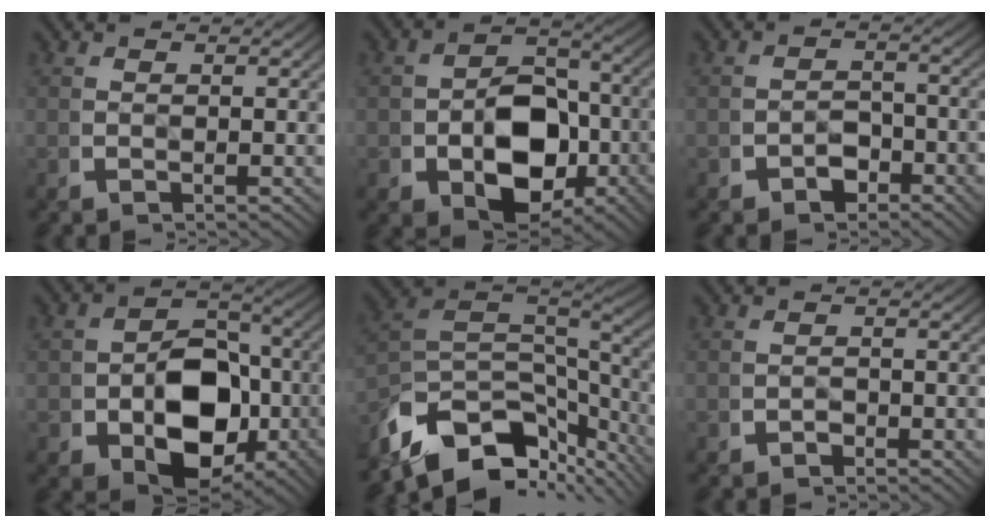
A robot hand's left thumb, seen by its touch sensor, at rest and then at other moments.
{"total": 11.3, "force": [-2.0, 7.7, 8.0], "torque": [-0.141, -0.046, -0.011]}
{"total": 2.7, "force": [-1.9, 1.6, 0.9], "torque": [-0.009, -0.013, -0.026]}
{"total": 12.8, "force": [-2.3, 8.7, 9.1], "torque": [-0.160, -0.056, -0.010]}
{"total": 14.7, "force": [-4.5, 9.5, 10.2], "torque": [-0.234, -0.056, -0.050]}
{"total": 1.1, "force": [-1.0, 0.4, 0.2], "torque": [-0.001, -0.007, -0.016]}